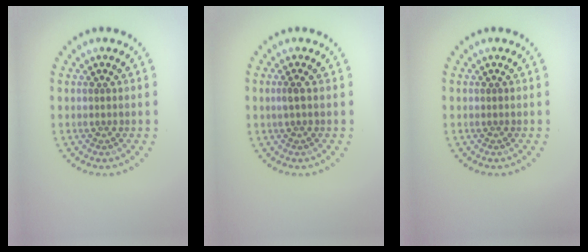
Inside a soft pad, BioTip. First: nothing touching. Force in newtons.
{"total": 0.9, "press": 0.8, "slide": 0.4}
{"total": 0.0}